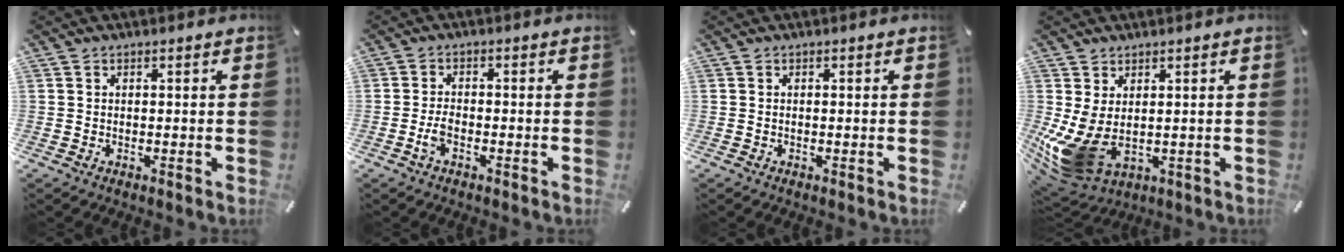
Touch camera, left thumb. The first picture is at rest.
{"total": 3.2, "force": [-1.4, 1.5, 2.4], "torque": [-0.046, 0.005, -0.026]}
{"total": 0.0}
{"total": 9.9, "force": [-0.9, 6.6, 7.2], "torque": [-0.159, -0.014, -0.011]}